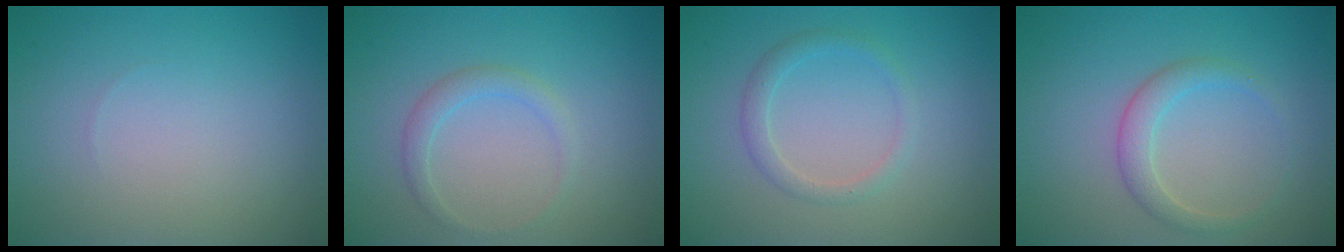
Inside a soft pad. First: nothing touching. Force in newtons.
{"total": 1.6, "press": 1.6, "slide": 0.1}
{"total": 1.6, "press": 1.6, "slide": 0.1}
{"total": 2.2, "press": 2.2, "slide": 0.1}